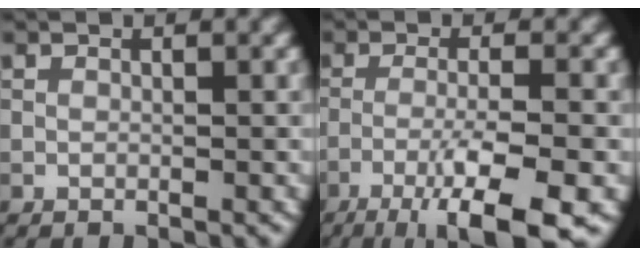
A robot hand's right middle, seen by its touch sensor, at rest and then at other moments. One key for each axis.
{"total": 8.1, "fx": -4.6, "fy": 1.6, "fz": 6.5, "tx": -0.097, "ty": -0.003, "tz": -0.078}